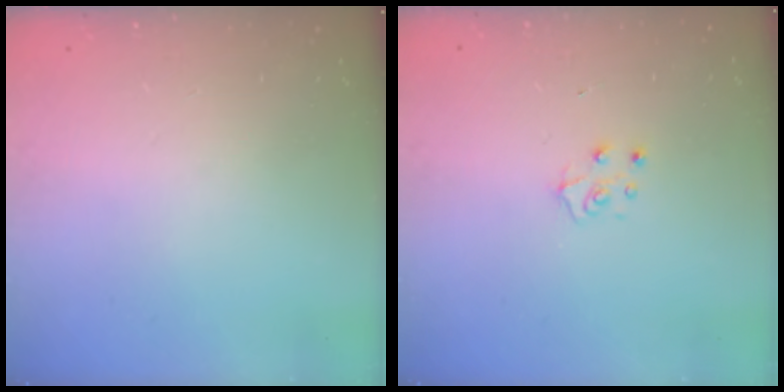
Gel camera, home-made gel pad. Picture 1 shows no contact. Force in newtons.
{"total": 5.7, "press": 5.7, "slide": 0.5}